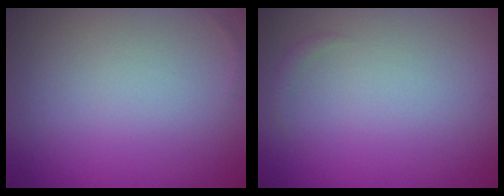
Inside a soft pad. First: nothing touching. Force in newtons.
{"total": 0.6, "press": 0.6, "slide": 0.1}